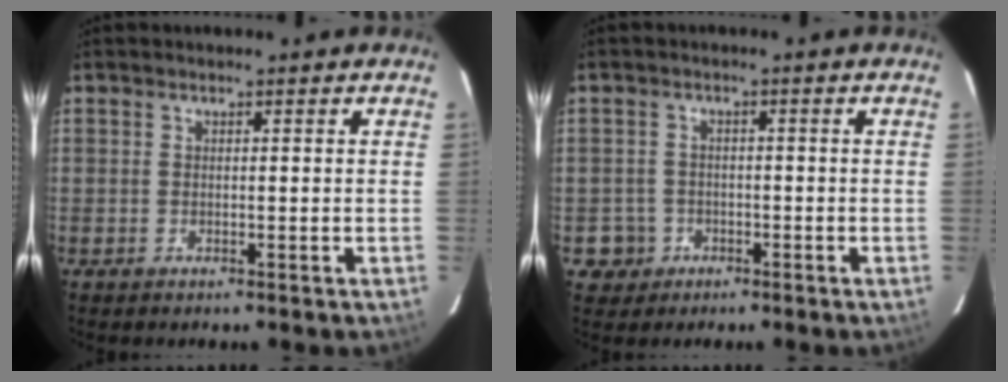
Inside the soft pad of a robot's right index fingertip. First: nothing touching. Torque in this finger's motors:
{"motor_torque": [-0.15, 0.09, -0.80, -0.21]}